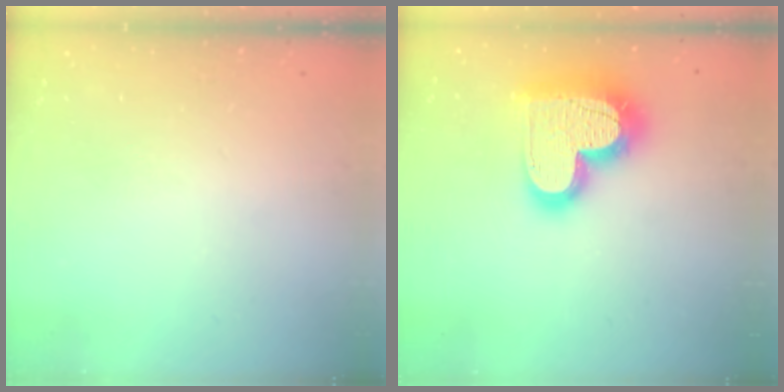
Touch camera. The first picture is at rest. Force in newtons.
{"total": 23.3, "press": 23.2, "slide": 1.9}